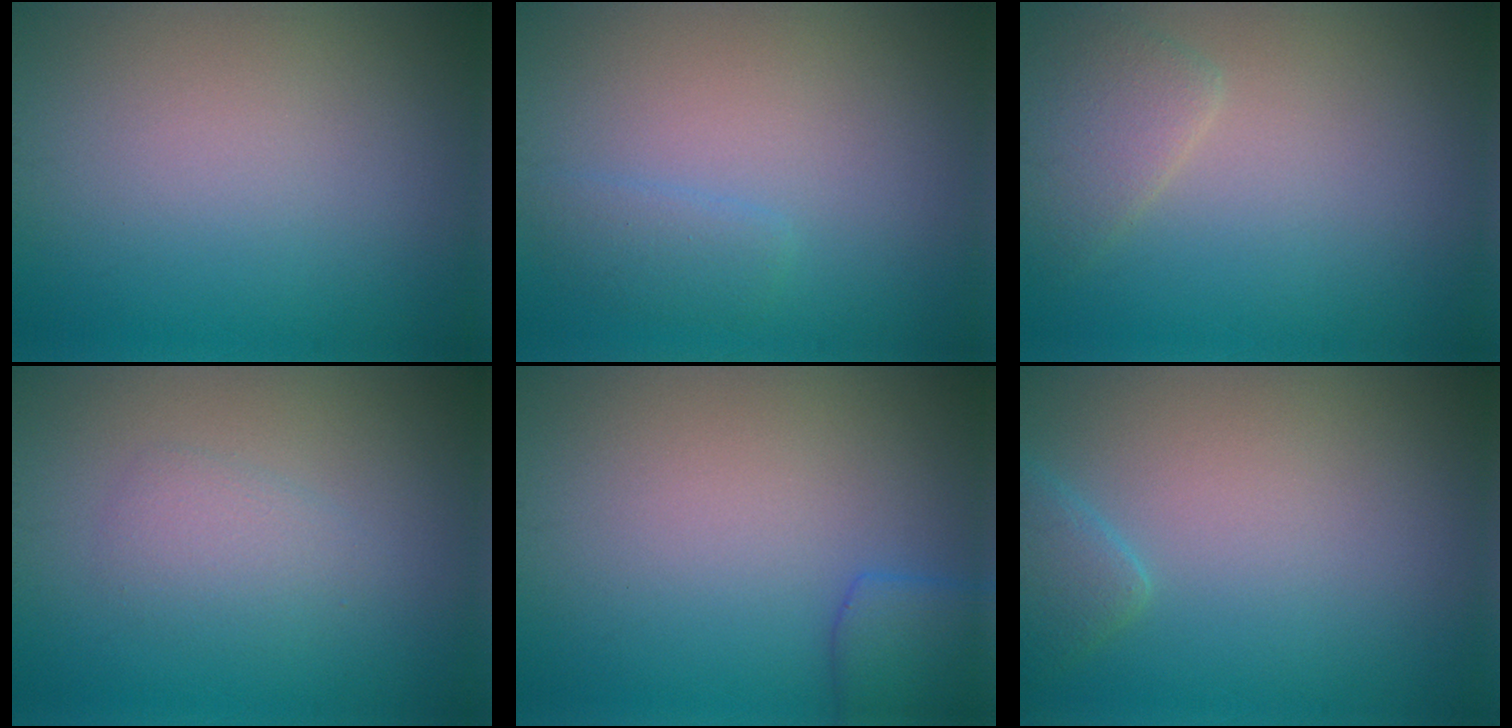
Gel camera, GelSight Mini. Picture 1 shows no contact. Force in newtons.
{"total": 1.6, "press": 1.6, "slide": 0.0}
{"total": 2.5, "press": 2.5, "slide": 0.2}
{"total": 1.8, "press": 1.8, "slide": 0.0}
{"total": 2.7, "press": 2.7, "slide": 0.1}
{"total": 2.2, "press": 2.2, "slide": 0.1}